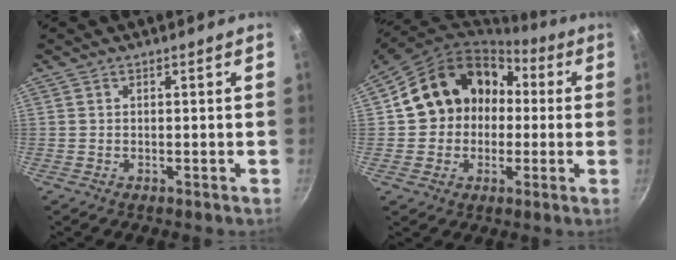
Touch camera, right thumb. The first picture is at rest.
{"total": 17.4, "force": [1.5, 15.0, 8.8], "torque": [-0.117, 0.060, 0.020]}